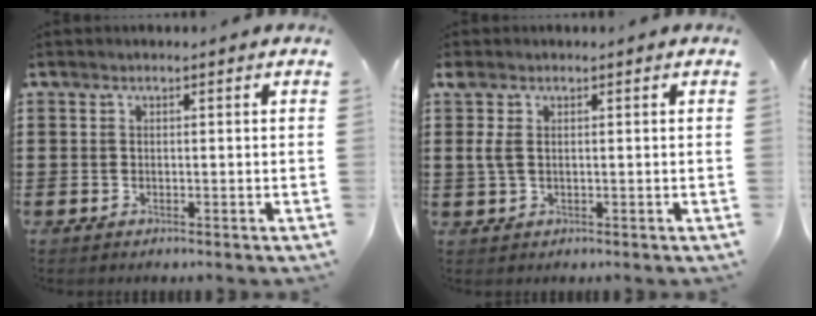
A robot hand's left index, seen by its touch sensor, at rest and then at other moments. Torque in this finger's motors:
{"motor_torque": [0.71, -0.32, 0.11, 0.11]}